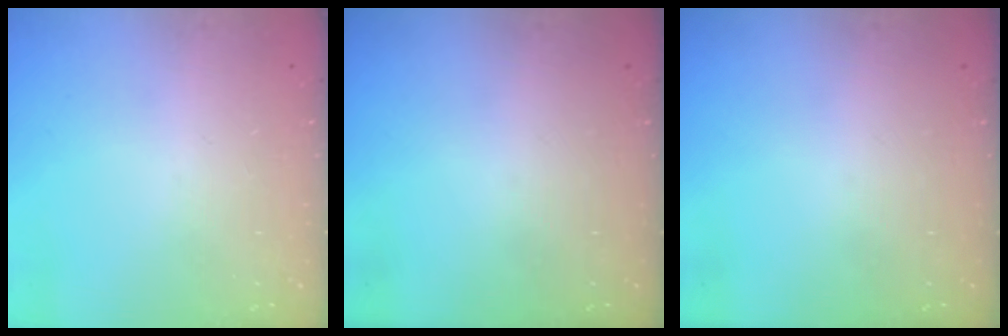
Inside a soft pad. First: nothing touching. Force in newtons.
{"total": 0.0}
{"total": 0.0}